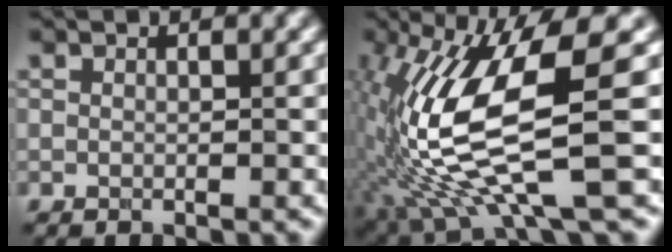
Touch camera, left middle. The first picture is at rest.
{"total": 12.0, "force": [-1.5, 3.0, 11.6], "torque": [-0.238, -0.012, -0.015]}